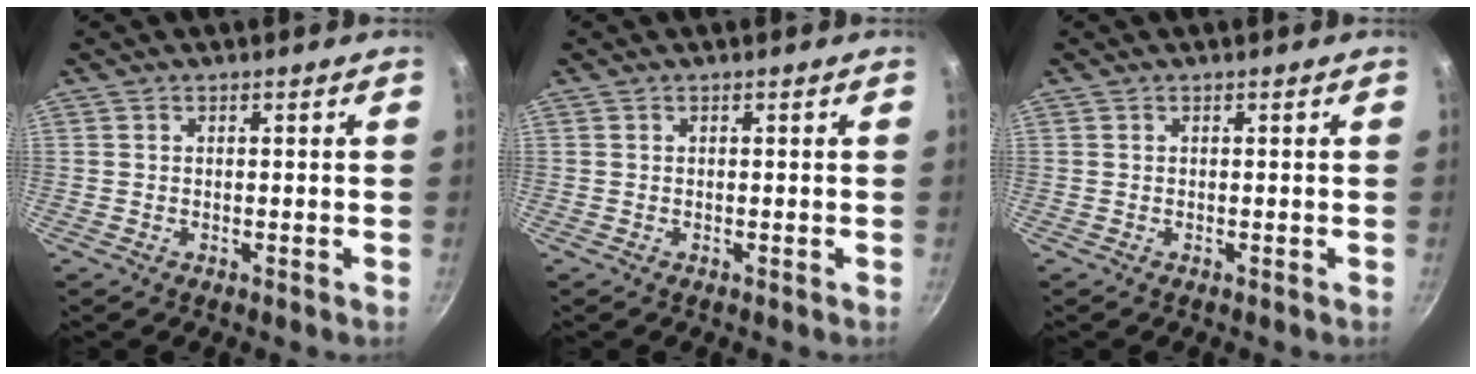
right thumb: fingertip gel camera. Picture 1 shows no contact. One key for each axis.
{"total": 0.0}
{"total": 0.0}